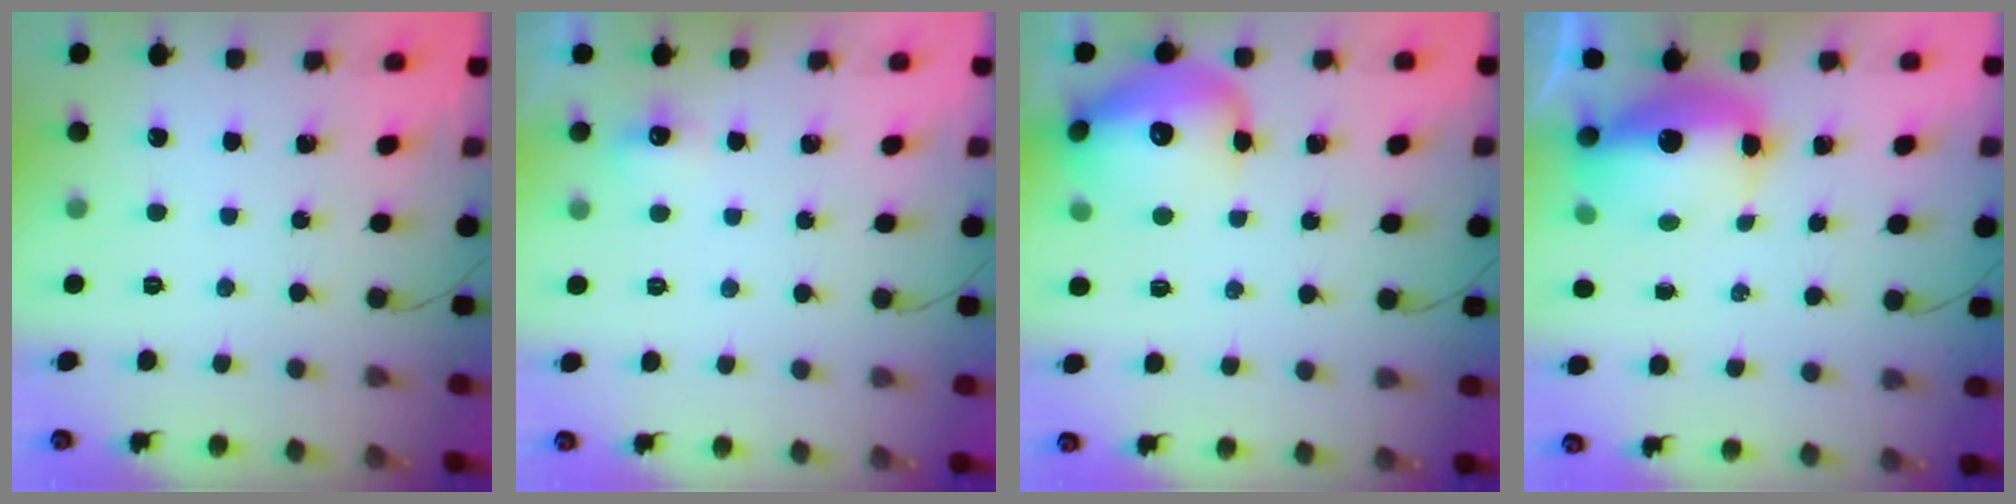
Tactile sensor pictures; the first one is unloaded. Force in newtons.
{"total": 4.2, "press": 4.1, "slide": 1.0}
{"total": 17.8, "press": 17.6, "slide": 2.4}
{"total": 12.4, "press": 12.1, "slide": 2.7}